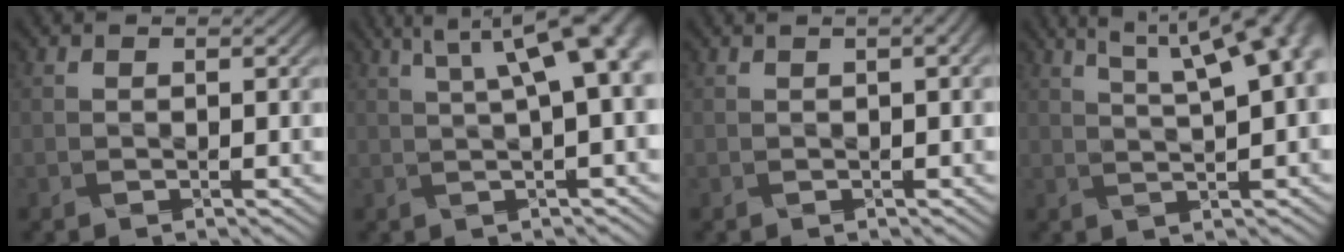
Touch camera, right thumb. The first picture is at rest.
{"total": 8.8, "force": [2.8, 2.5, 8.0], "torque": [-0.103, 0.032, 0.042]}
{"total": 2.8, "force": [1.2, 1.0, 2.4], "torque": [-0.028, 0.009, 0.007]}
{"total": 12.6, "force": [5.5, 4.3, 10.5], "torque": [-0.131, 0.048, 0.067]}